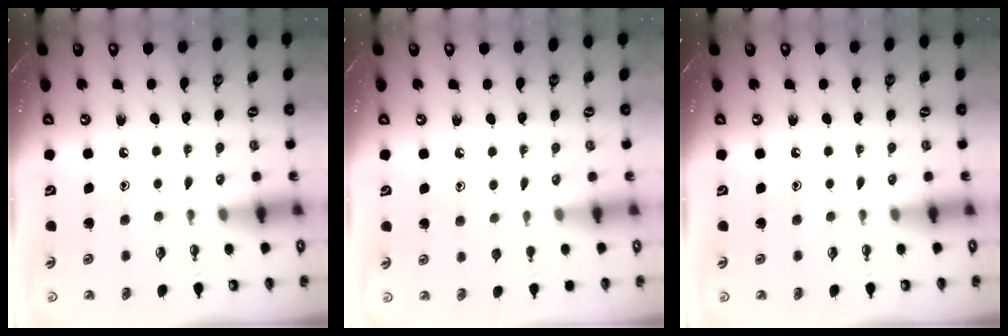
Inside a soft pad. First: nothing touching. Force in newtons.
{"total": 3.8, "press": 3.8, "slide": 0.3}
{"total": 0.0}